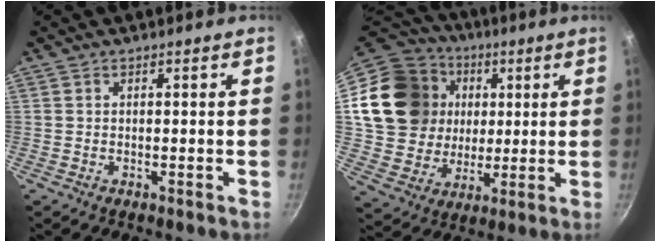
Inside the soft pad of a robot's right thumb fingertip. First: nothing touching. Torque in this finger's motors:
{"motor_torque": [1.08, 3.79, 1.22, 0.12, 0.14]}